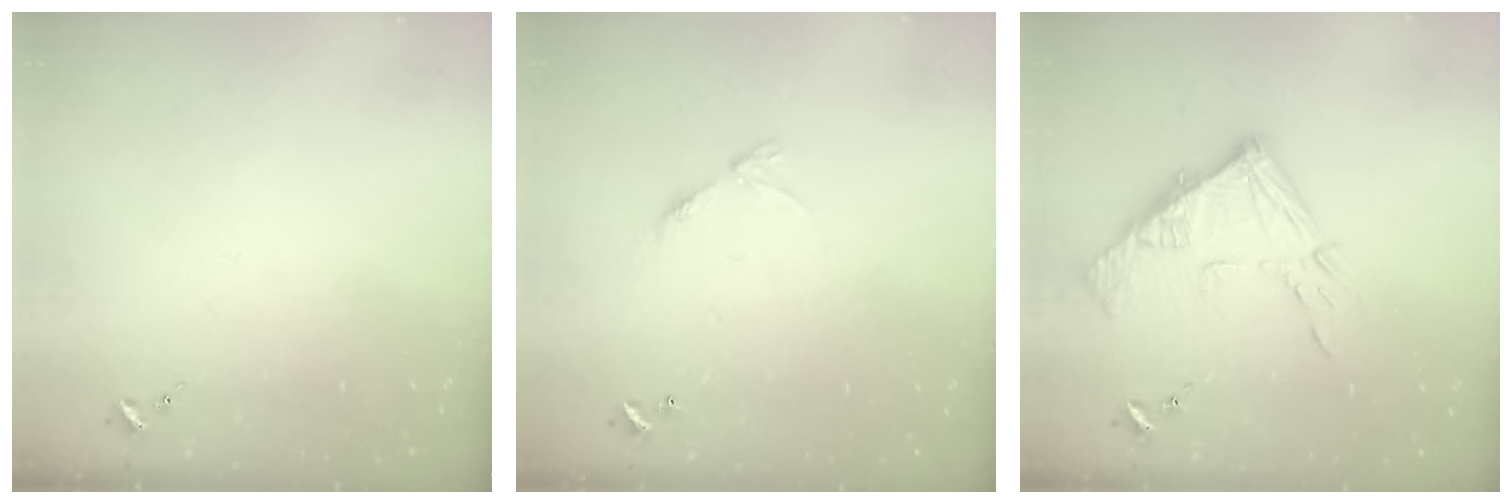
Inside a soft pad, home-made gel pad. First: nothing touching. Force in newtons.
{"total": 6.4, "press": 6.4, "slide": 0.5}
{"total": 14.5, "press": 14.4, "slide": 1.6}